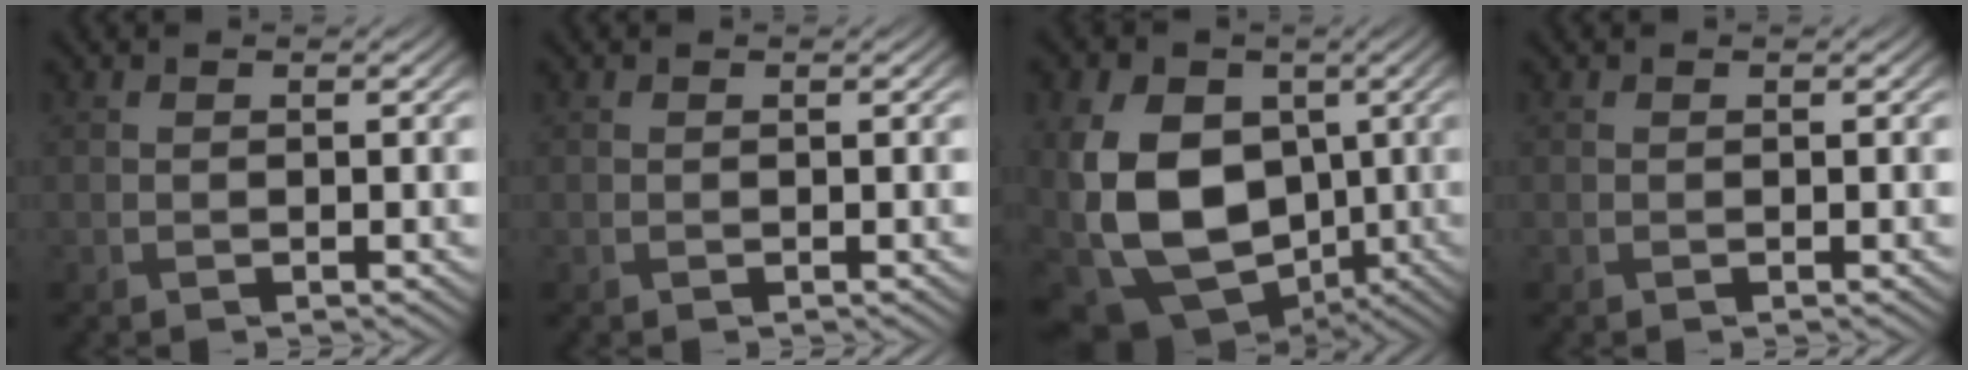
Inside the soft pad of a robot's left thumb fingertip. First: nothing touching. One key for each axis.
{"total": 0.0}
{"total": 16.2, "fx": -2.1, "fy": 11.7, "fz": 11.1, "tx": -0.245, "ty": -0.022, "tz": -0.025}
{"total": 0.0}